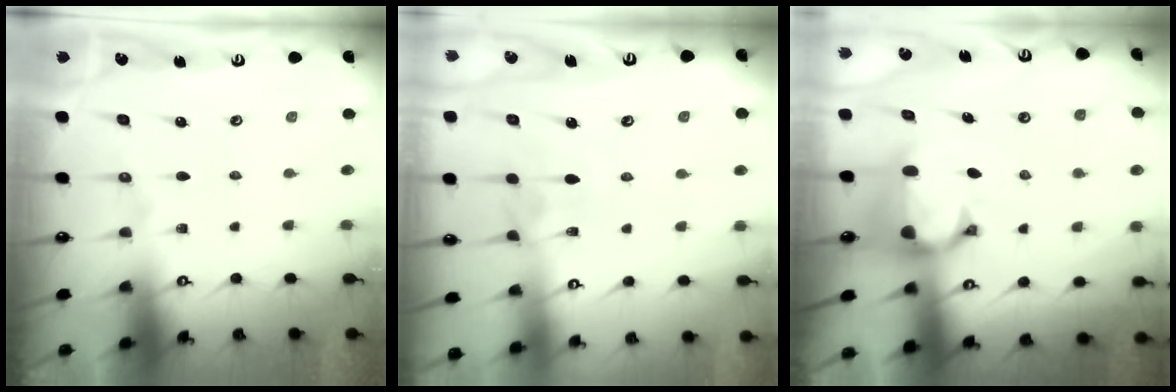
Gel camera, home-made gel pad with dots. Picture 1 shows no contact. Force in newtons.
{"total": 2.5, "press": 2.5, "slide": 0.5}
{"total": 1.2, "press": 0.2, "slide": 1.2}